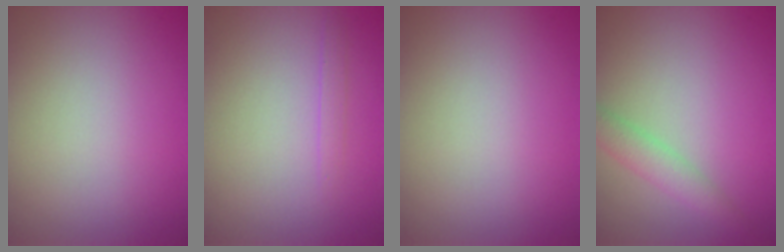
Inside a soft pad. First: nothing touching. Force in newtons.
{"total": 0.9, "press": 0.9, "slide": 0.1}
{"total": 0.0}
{"total": 2.2, "press": 2.2, "slide": 0.1}